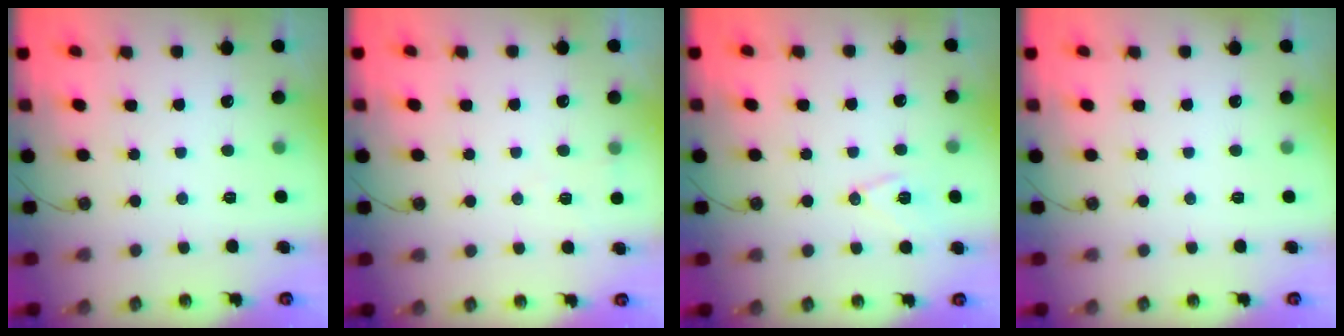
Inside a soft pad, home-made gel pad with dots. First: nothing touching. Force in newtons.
{"total": 4.0, "press": 3.4, "slide": 2.2}
{"total": 8.4, "press": 7.8, "slide": 3.0}
{"total": 0.0}